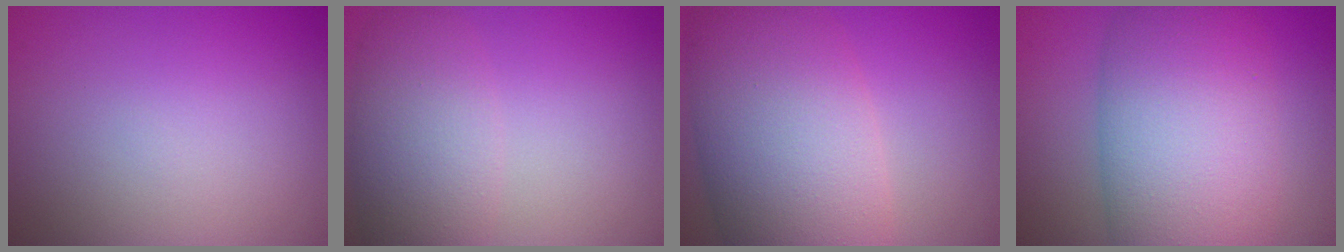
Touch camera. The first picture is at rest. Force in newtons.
{"total": 5.2, "press": 5.2, "slide": 0.5}
{"total": 11.8, "press": 11.8, "slide": 0.3}
{"total": 11.6, "press": 11.6, "slide": 0.5}